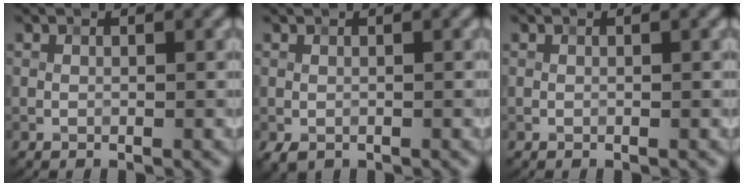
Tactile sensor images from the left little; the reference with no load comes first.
{"total": 0.7, "force": [-0.3, 0.6, 0.3], "torque": [-0.009, -0.002, -0.004]}
{"total": 0.0}